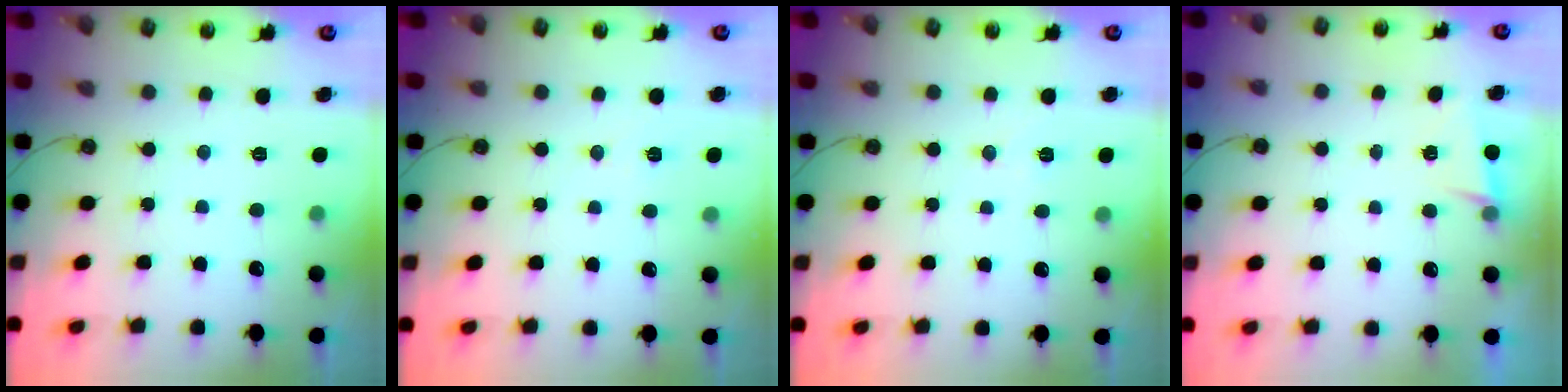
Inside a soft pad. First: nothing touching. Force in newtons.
{"total": 5.1, "press": 2.6, "slide": 4.4}
{"total": 6.0, "press": 4.0, "slide": 4.5}
{"total": 2.6, "press": 1.9, "slide": 1.8}